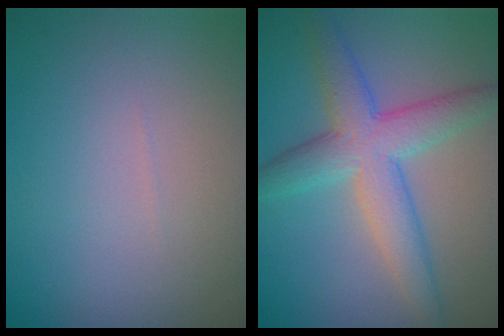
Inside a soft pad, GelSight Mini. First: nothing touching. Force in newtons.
{"total": 5.9, "press": 5.9, "slide": 0.2}